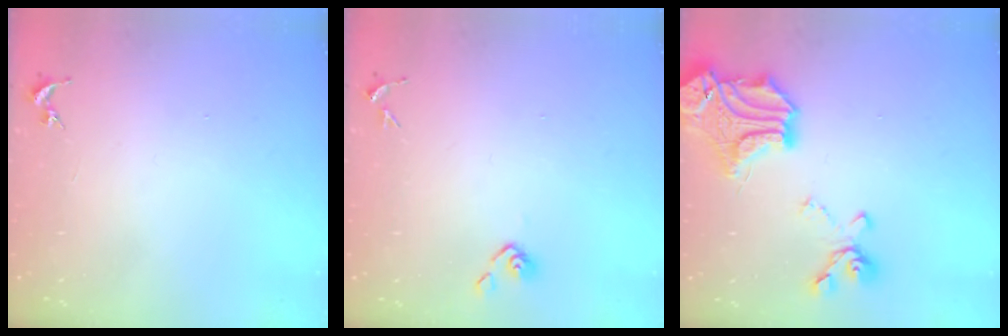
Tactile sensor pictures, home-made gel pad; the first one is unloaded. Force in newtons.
{"total": 3.6, "press": 3.6, "slide": 0.8}
{"total": 22.7, "press": 22.6, "slide": 2.4}